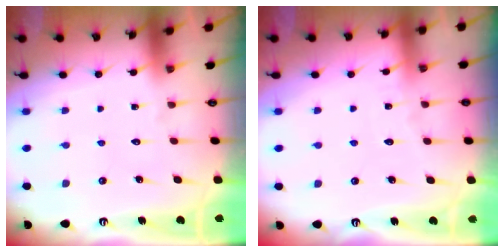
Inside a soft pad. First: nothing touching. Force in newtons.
{"total": 2.2, "press": 2.1, "slide": 0.3}